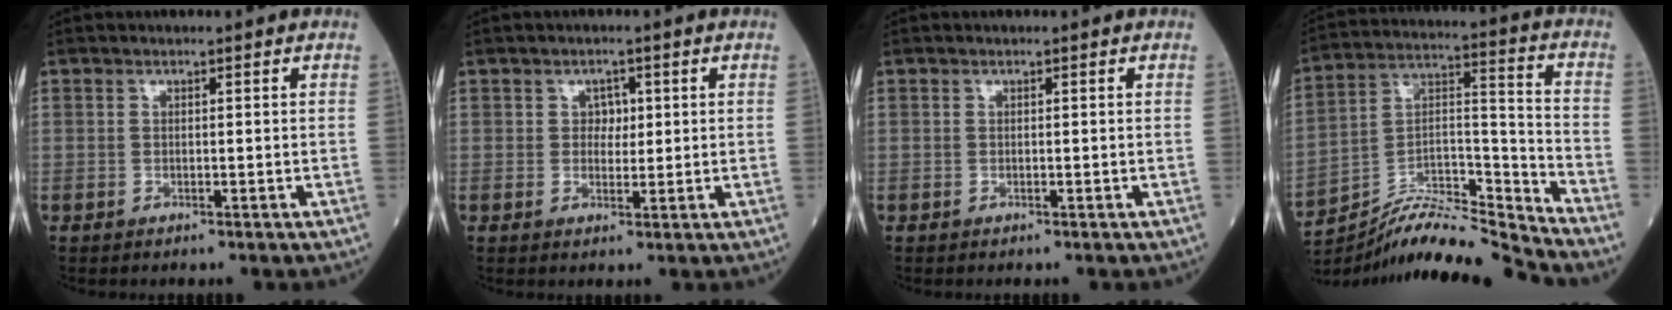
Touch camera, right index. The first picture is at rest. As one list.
[{"total": 2.2, "force": [0.7, 1.6, 1.4], "torque": [-0.014, 0.000, 0.011]}, {"total": 0.0}, {"total": 14.0, "force": [-13.7, -1.0, 2.9], "torque": [-0.044, 0.053, -0.245]}]